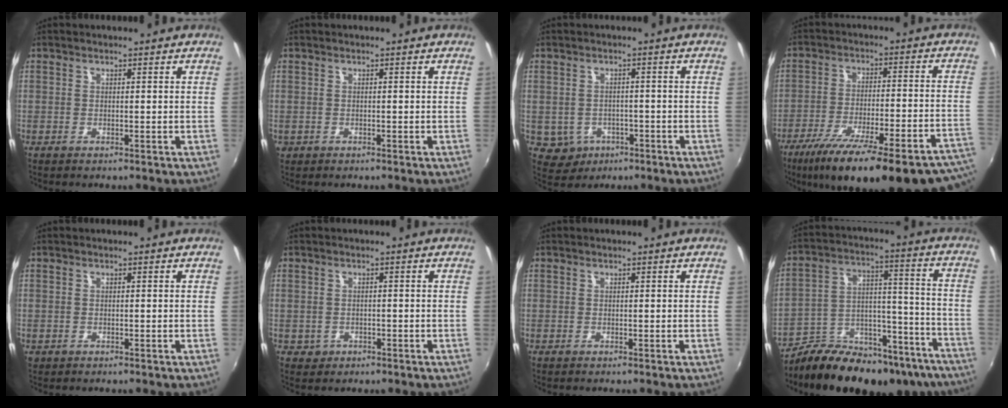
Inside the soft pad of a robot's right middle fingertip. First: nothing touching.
{"total": 0.9, "force": [-0.3, 0.9, 0.3], "torque": [-0.005, -0.003, -0.004]}
{"total": 5.2, "force": [-2.0, 4.6, 1.4], "torque": [-0.043, 0.001, -0.016]}
{"total": 30.3, "force": [-23.4, 6.5, 18.1], "torque": [-0.284, -0.056, -0.323]}
{"total": 0.5, "force": [-0.1, 0.5, 0.1], "torque": [-0.001, -0.003, -0.002]}
{"total": 2.1, "force": [-0.6, 2.0, 0.6], "torque": [-0.017, -0.002, -0.003]}
{"total": 0.0}
{"total": 24.9, "force": [-19.3, 10.5, 11.7], "torque": [-0.187, 0.027, -0.257]}